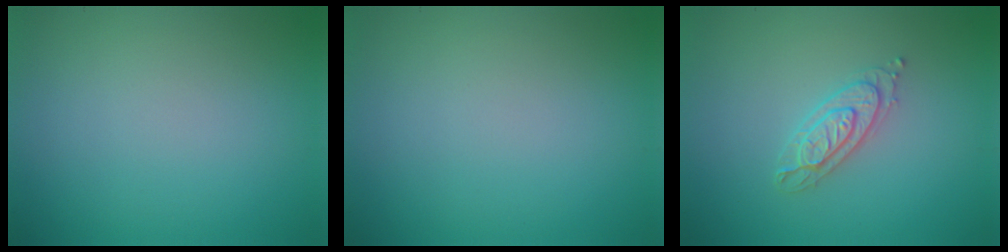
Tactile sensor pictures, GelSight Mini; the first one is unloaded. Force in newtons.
{"total": 0.0}
{"total": 2.3, "press": 2.3, "slide": 0.4}